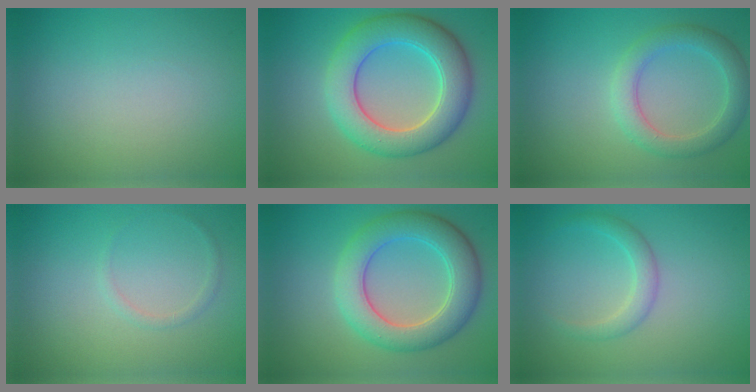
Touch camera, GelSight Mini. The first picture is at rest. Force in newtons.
{"total": 7.6, "press": 7.6, "slide": 0.1}
{"total": 3.5, "press": 3.5, "slide": 0.3}
{"total": 0.8, "press": 0.8, "slide": 0.0}
{"total": 6.3, "press": 6.3, "slide": 0.2}
{"total": 1.9, "press": 1.9, "slide": 0.1}